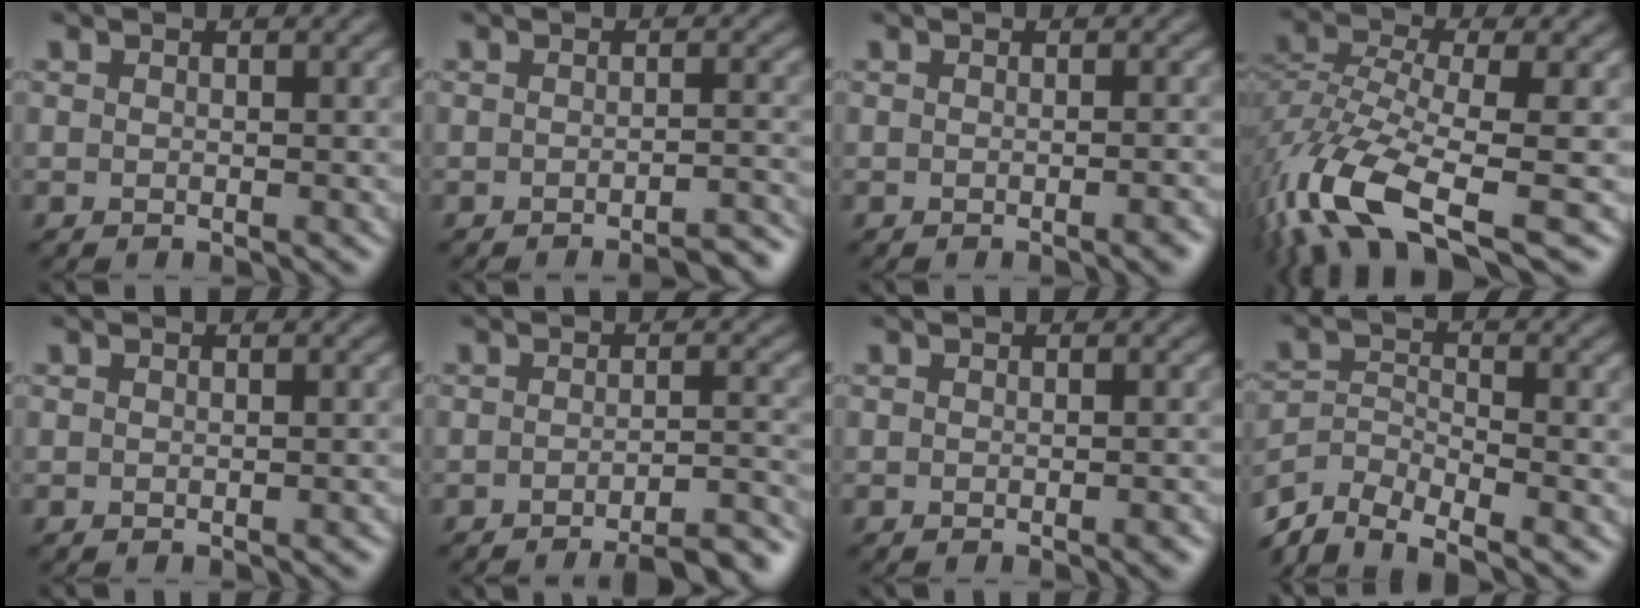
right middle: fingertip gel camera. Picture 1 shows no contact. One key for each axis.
{"total": 3.6, "fx": -3.1, "fy": 0.5, "fz": 1.8, "tx": -0.019, "ty": 0.014, "tz": -0.038}
{"total": 2.2, "fx": -1.2, "fy": 0.5, "fz": 1.7, "tx": -0.015, "ty": 0.004, "tz": -0.014}
{"total": 10.0, "fx": -4.9, "fy": 3.7, "fz": 7.8, "tx": -0.168, "ty": -0.002, "tz": -0.100}
{"total": 0.8, "fx": -0.7, "fy": 0.2, "fz": 0.4, "tx": 0.001, "ty": 0.000, "tz": -0.006}
{"total": 6.8, "fx": -5.4, "fy": 1.5, "fz": 3.9, "tx": -0.041, "ty": 0.010, "tz": -0.065}
{"total": 1.8, "fx": -1.1, "fy": 0.5, "fz": 1.4, "tx": -0.012, "ty": 0.001, "tz": -0.011}
{"total": 5.5, "fx": -4.7, "fy": 1.8, "fz": 2.1, "tx": -0.047, "ty": -0.006, "tz": -0.095}